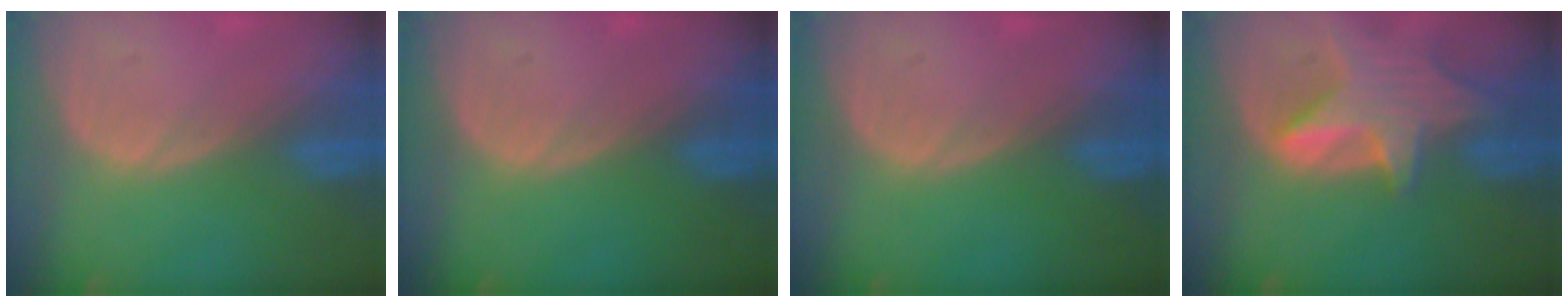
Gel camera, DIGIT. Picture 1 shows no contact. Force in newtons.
{"total": 0.0}
{"total": 0.0}
{"total": 8.1, "press": 7.4, "slide": 3.3}